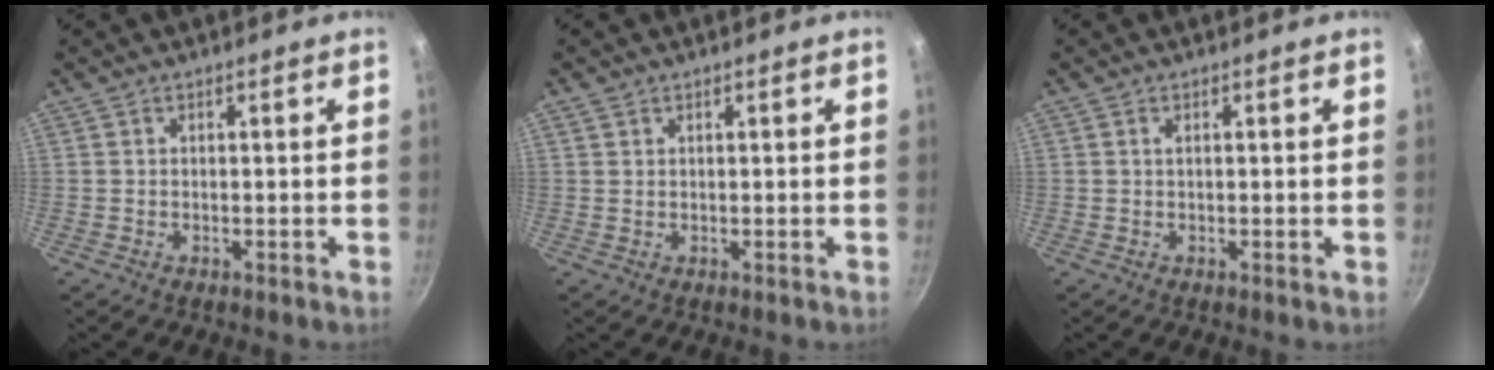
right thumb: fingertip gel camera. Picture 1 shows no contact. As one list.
[{"total": 0.8, "force": [0.5, 0.6, 0.2], "torque": [-0.003, -0.001, 0.008]}, {"total": 0.8, "force": [0.2, 0.2, 0.7], "torque": [-0.013, 0.000, 0.002]}]